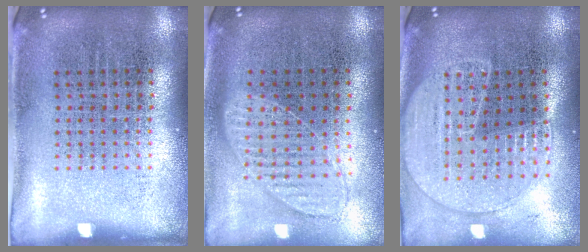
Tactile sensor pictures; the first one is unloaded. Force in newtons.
{"total": 1.0, "press": 1.0, "slide": 0.3}
{"total": 1.8, "press": 1.7, "slide": 0.6}